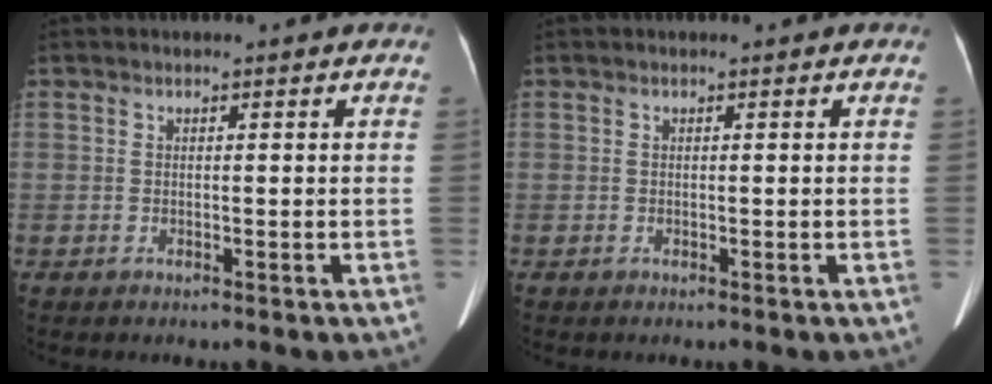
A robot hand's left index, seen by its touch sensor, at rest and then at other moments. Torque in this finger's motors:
{"motor_torque": [0.04, 0.07, 0.00, 0.01]}